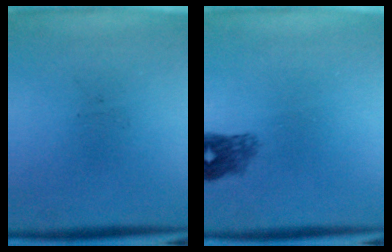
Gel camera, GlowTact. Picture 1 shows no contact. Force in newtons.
{"total": 2.4}